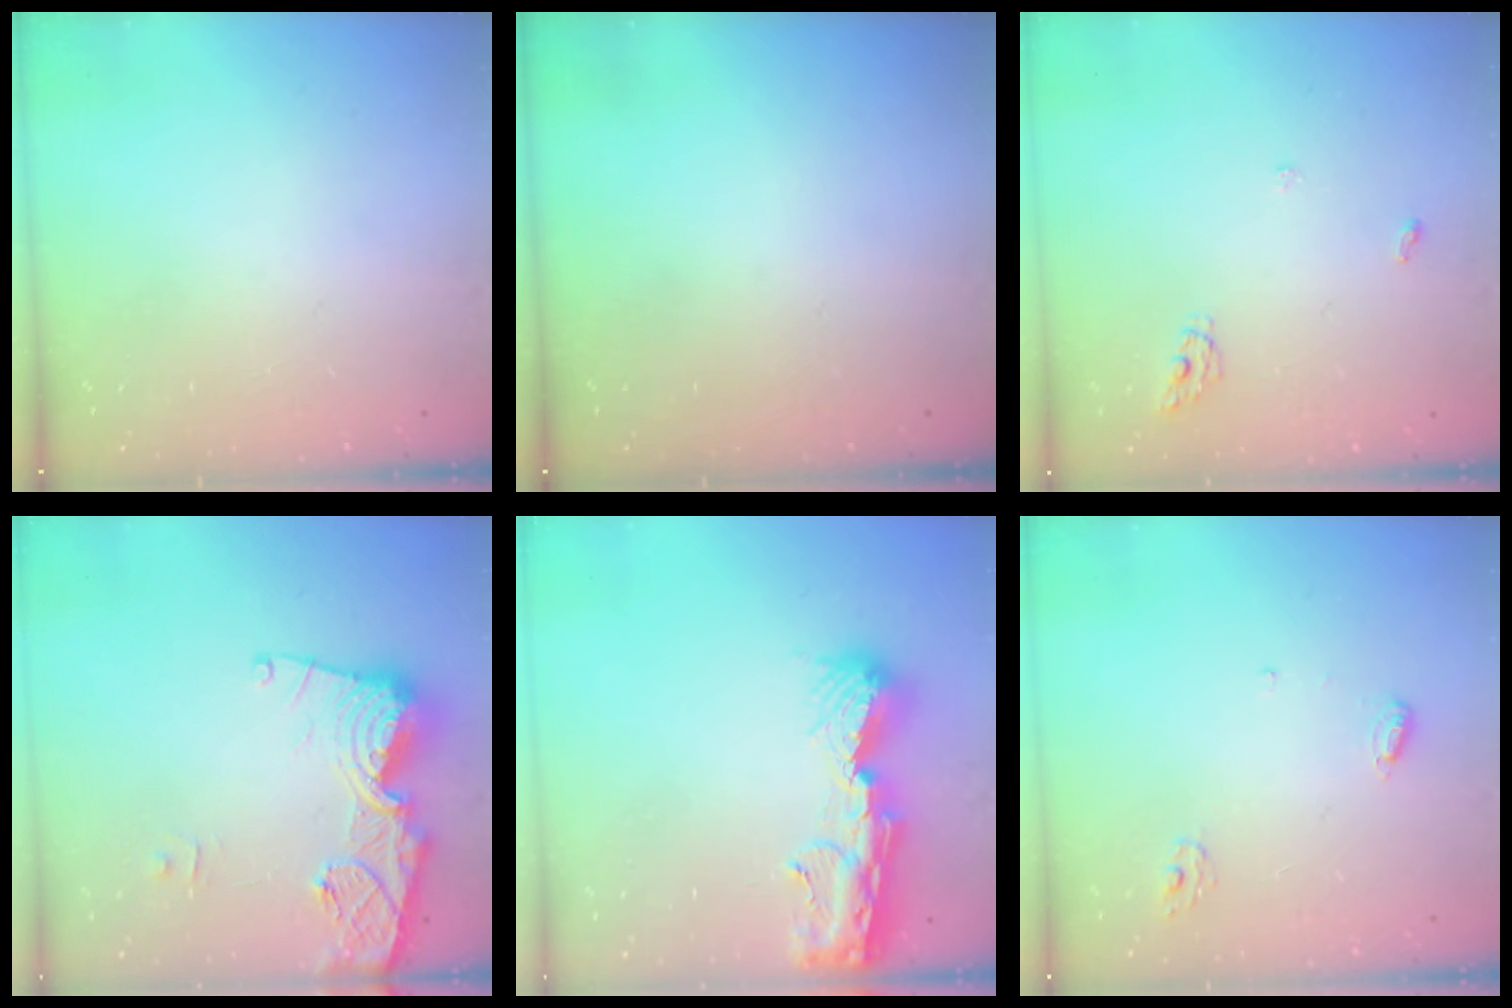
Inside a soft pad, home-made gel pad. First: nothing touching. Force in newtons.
{"total": 0.0}
{"total": 4.4, "press": 4.4, "slide": 0.3}
{"total": 17.9, "press": 17.8, "slide": 1.7}
{"total": 13.0, "press": 12.9, "slide": 1.3}
{"total": 4.7, "press": 4.7, "slide": 0.4}